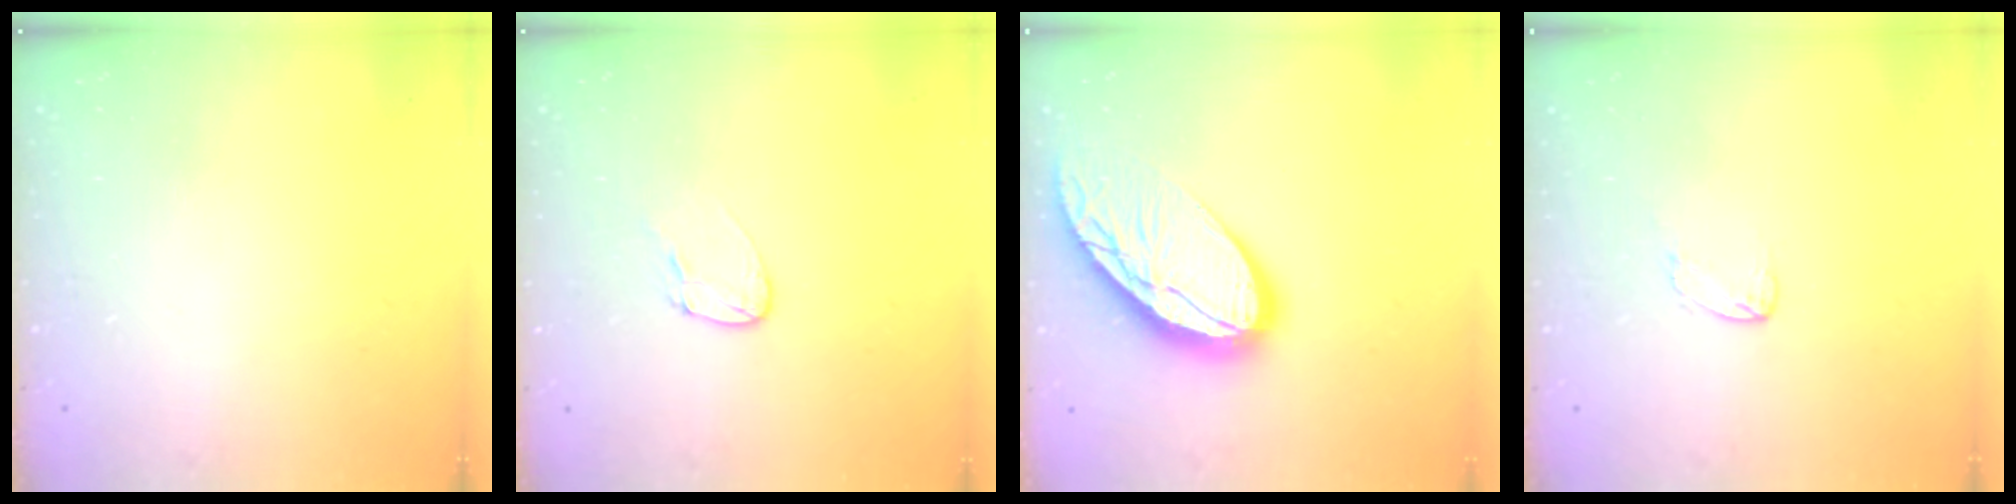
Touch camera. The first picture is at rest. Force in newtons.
{"total": 5.6, "press": 5.6, "slide": 0.4}
{"total": 18.5, "press": 18.4, "slide": 1.6}
{"total": 2.4, "press": 2.4, "slide": 0.1}